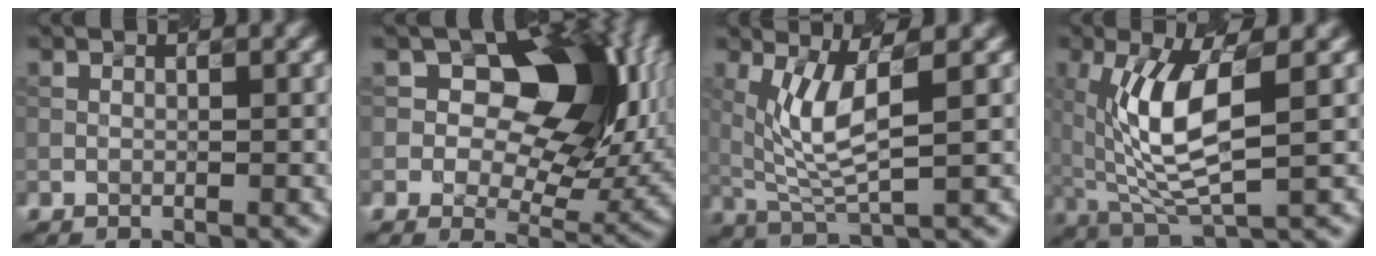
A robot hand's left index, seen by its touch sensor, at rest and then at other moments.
{"total": 11.1, "force": [2.4, 7.2, 8.2], "torque": [-0.095, 0.006, 0.039]}
{"total": 4.8, "force": [1.2, 1.2, 4.5], "torque": [-0.108, -0.009, 0.043]}
{"total": 7.4, "force": [1.1, 2.3, 7.0], "torque": [-0.151, -0.003, 0.036]}